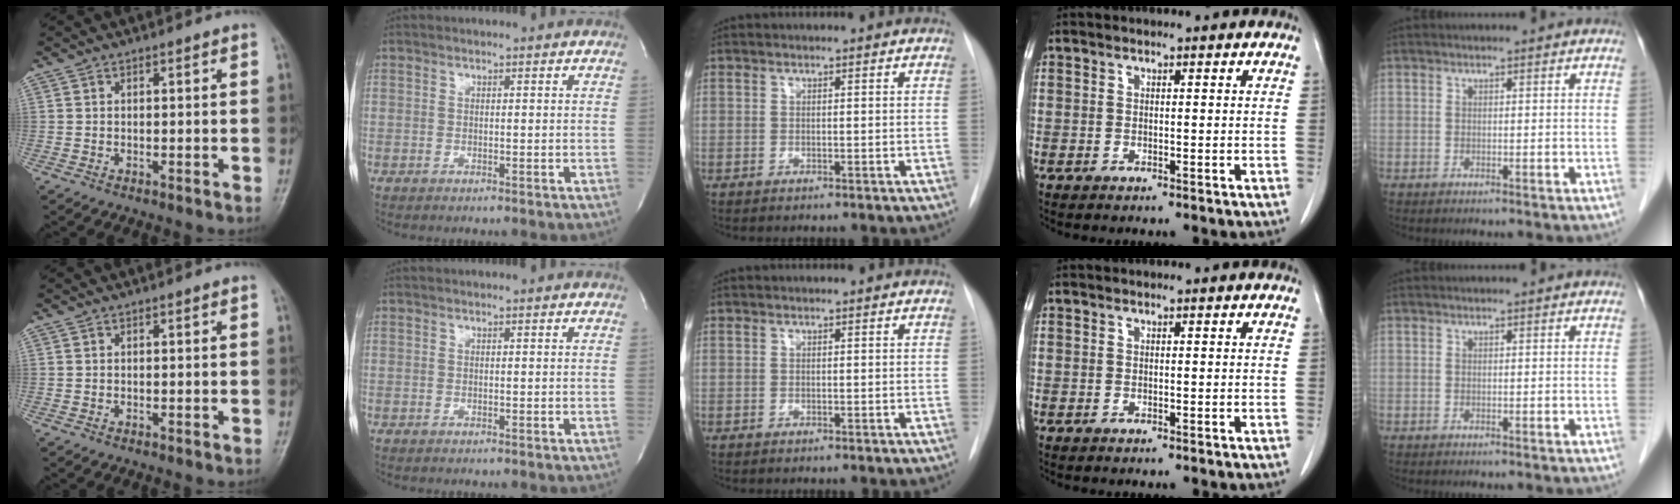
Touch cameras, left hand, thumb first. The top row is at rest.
{}